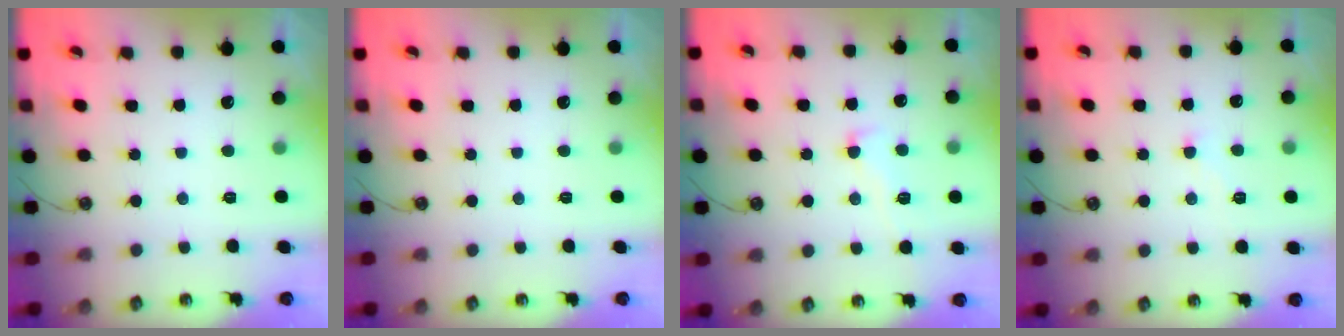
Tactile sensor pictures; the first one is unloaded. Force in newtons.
{"total": 0.0}
{"total": 1.7, "press": 1.4, "slide": 0.9}
{"total": 0.0}